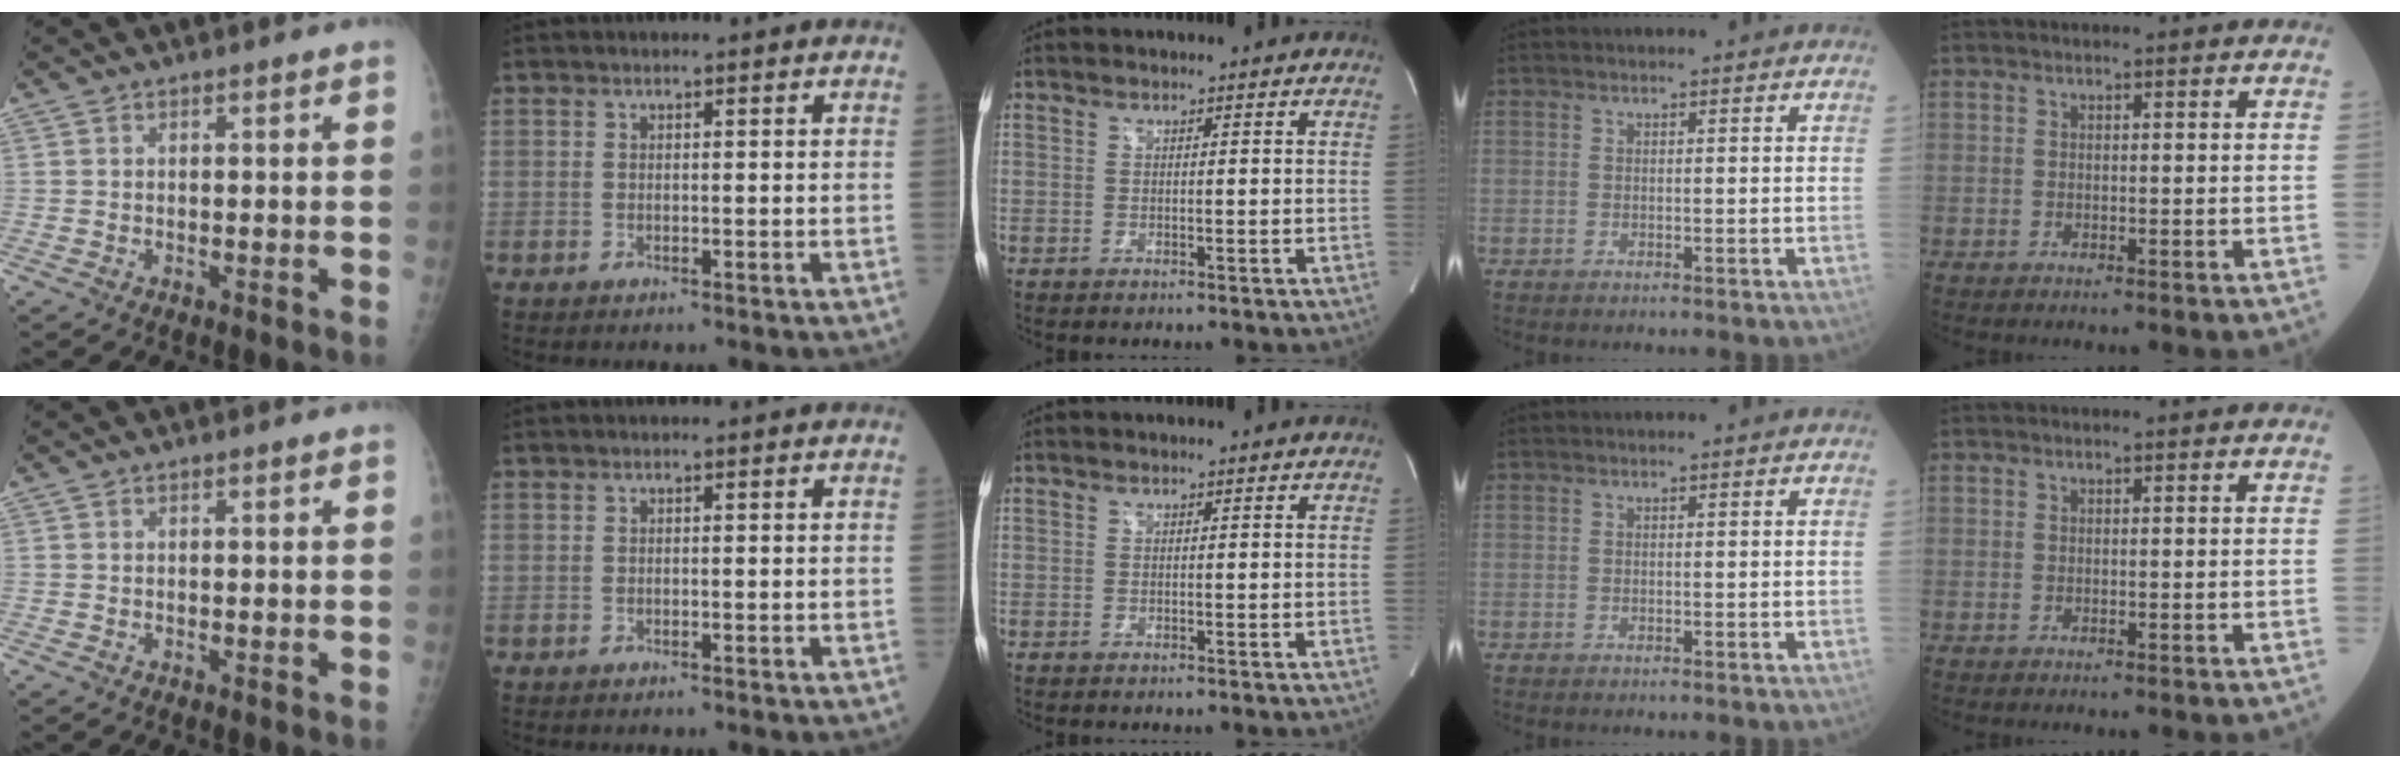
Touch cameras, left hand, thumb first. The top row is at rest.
{}